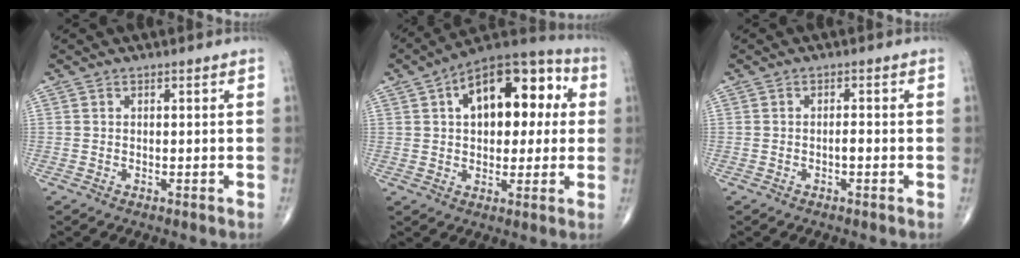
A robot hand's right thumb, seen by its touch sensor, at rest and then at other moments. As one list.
[{"total": 18.8, "force": [4.4, 10.4, 15.0], "torque": [-0.178, 0.029, 0.055]}, {"total": 1.3, "force": [-0.4, 0.3, 1.1], "torque": [-0.019, 0.003, -0.008]}]